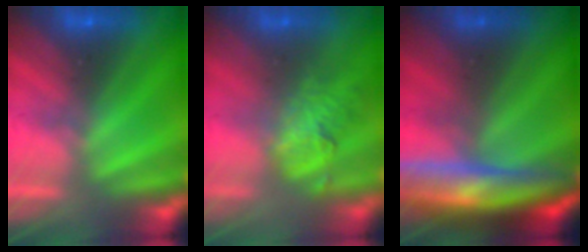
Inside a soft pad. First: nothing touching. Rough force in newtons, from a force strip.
{"total": 1.8}
{"total": 8.0}